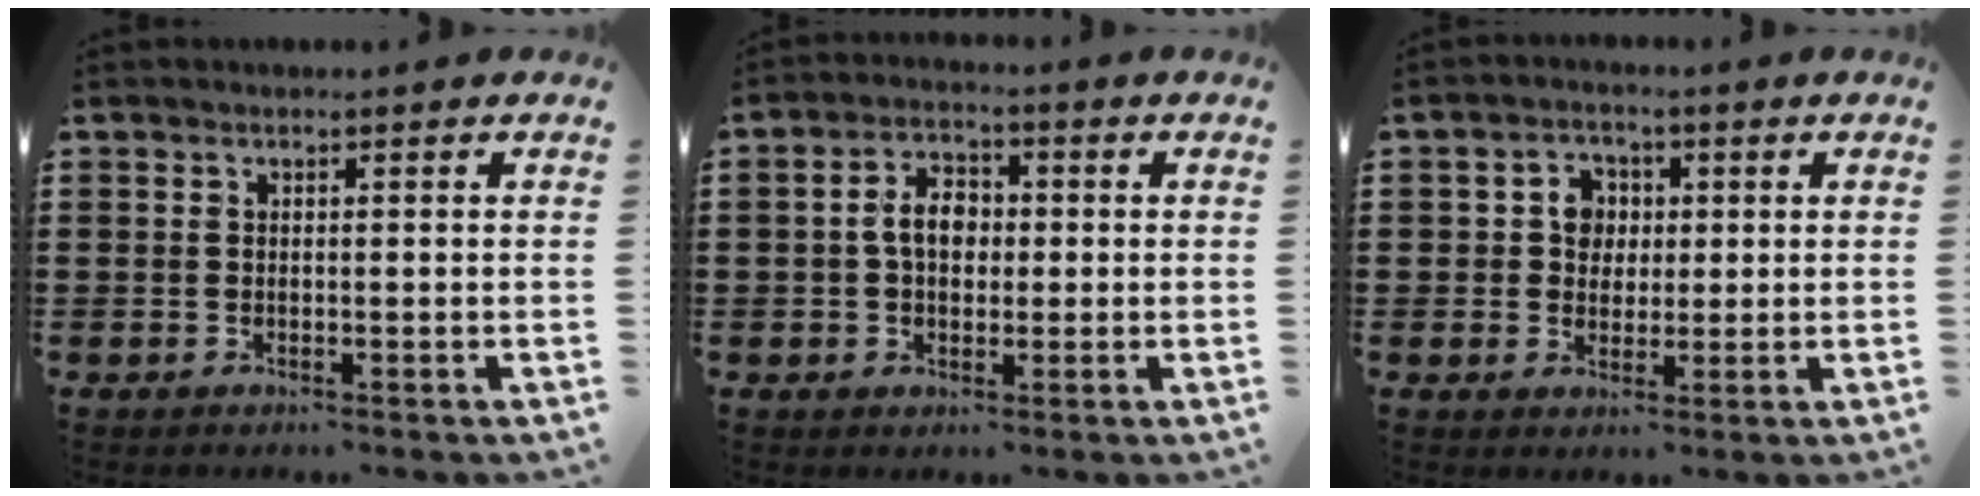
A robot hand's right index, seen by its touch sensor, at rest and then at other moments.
{"total": 5.1, "force": [0.1, 3.3, 3.8], "torque": [-0.080, 0.015, -0.001]}
{"total": 3.3, "force": [0.2, 3.2, 0.5], "torque": [-0.013, 0.009, -0.003]}